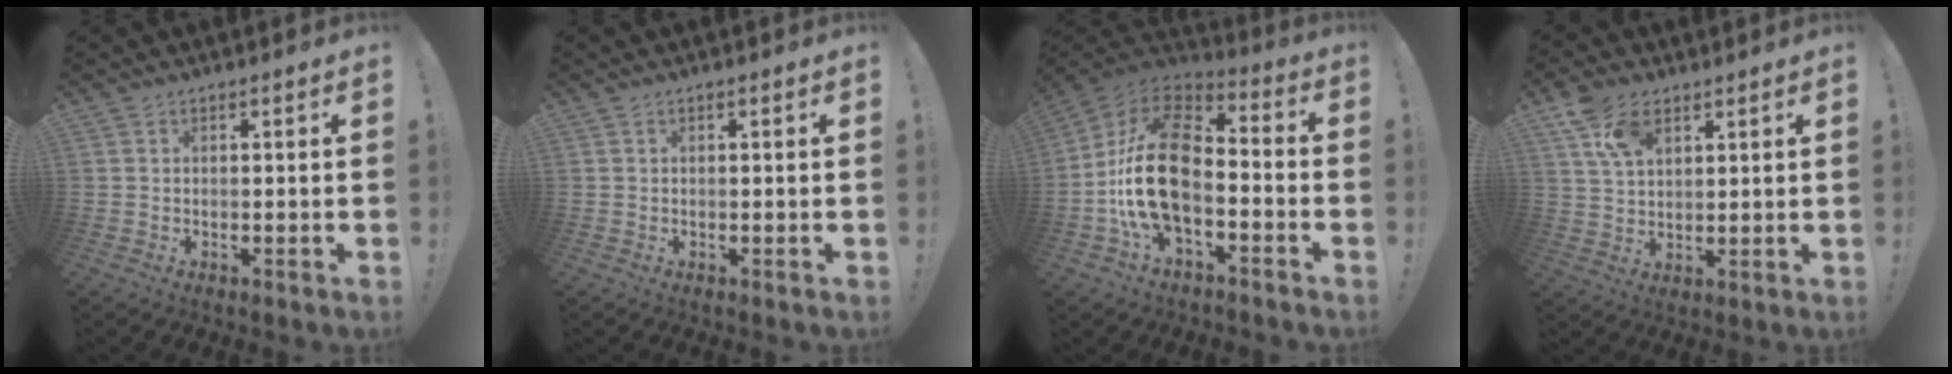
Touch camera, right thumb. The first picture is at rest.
{"total": 0.0}
{"total": 21.1, "force": [-4.0, 12.4, 16.6], "torque": [-0.330, 0.031, -0.062]}
{"total": 9.5, "force": [5.2, 5.6, 5.7], "torque": [-0.099, -0.010, 0.100]}